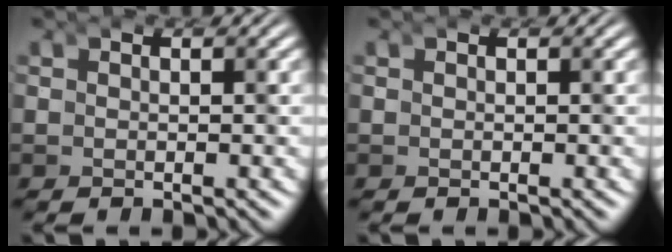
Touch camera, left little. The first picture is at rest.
{"total": 0.0}